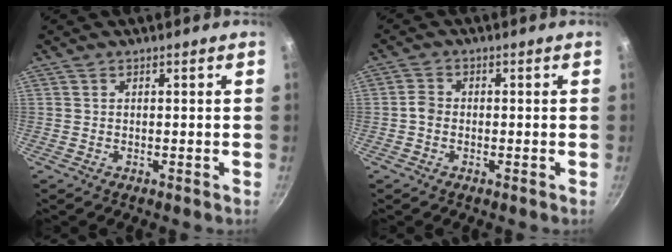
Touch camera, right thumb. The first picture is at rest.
{"total": 2.2, "force": [-0.6, 1.8, 1.2], "torque": [-0.022, 0.014, -0.016]}